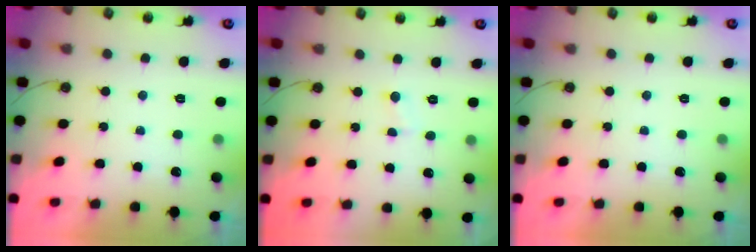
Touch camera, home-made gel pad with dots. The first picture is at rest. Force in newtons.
{"total": 1.7, "press": 1.6, "slide": 0.6}
{"total": 0.0}